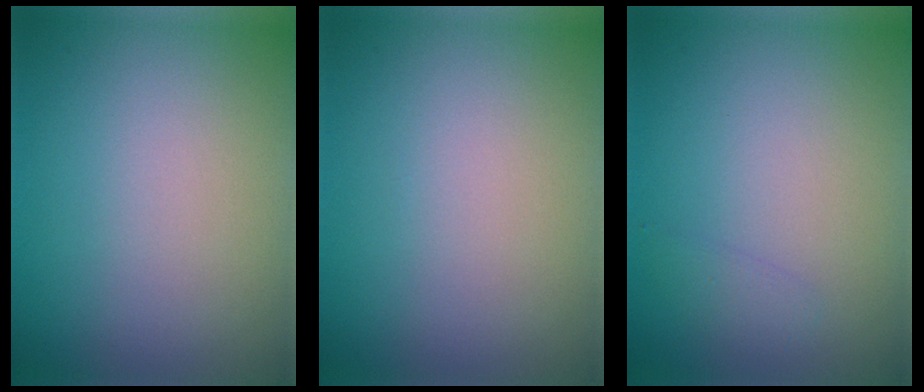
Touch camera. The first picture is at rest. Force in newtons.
{"total": 0.0}
{"total": 0.8, "press": 0.8, "slide": 0.0}